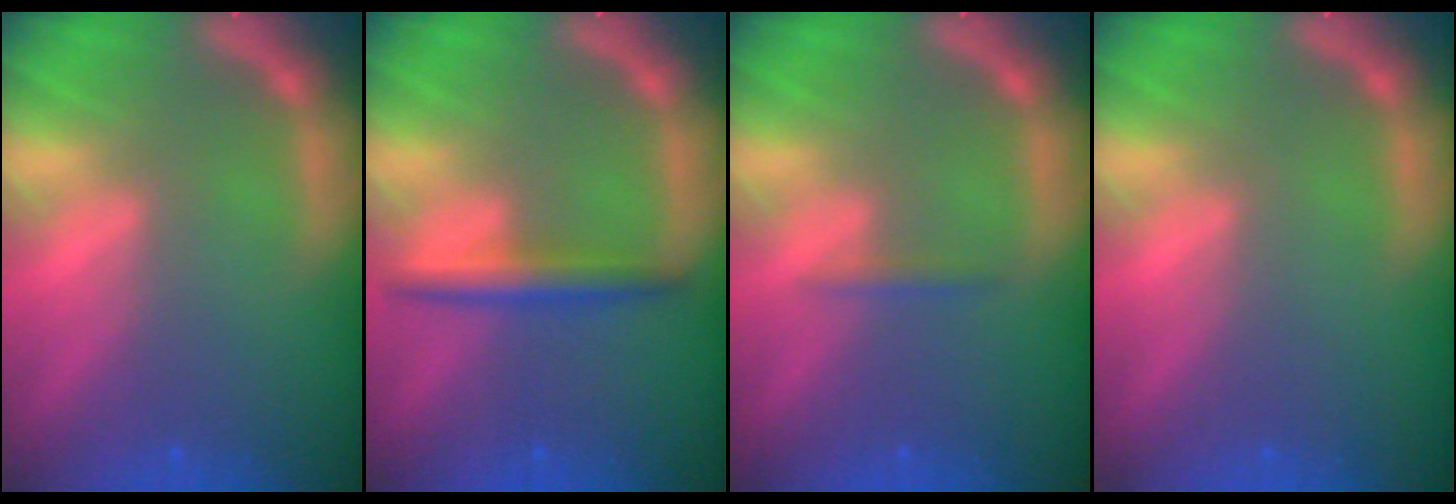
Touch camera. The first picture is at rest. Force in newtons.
{"total": 3.0}
{"total": 0.9}
{"total": 0.0}